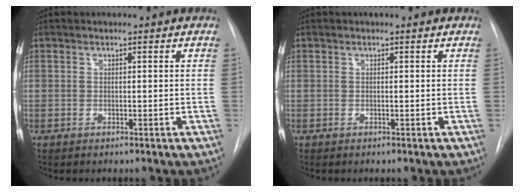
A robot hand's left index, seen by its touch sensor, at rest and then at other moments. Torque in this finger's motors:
{"motor_torque": [0.02, 0.04, 0.00, 0.00]}